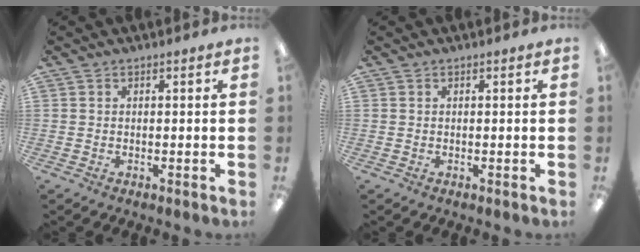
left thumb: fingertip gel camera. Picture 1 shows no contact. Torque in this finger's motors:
{"motor_torque": [0.01, -0.01, -0.19, 0.19, 0.00]}